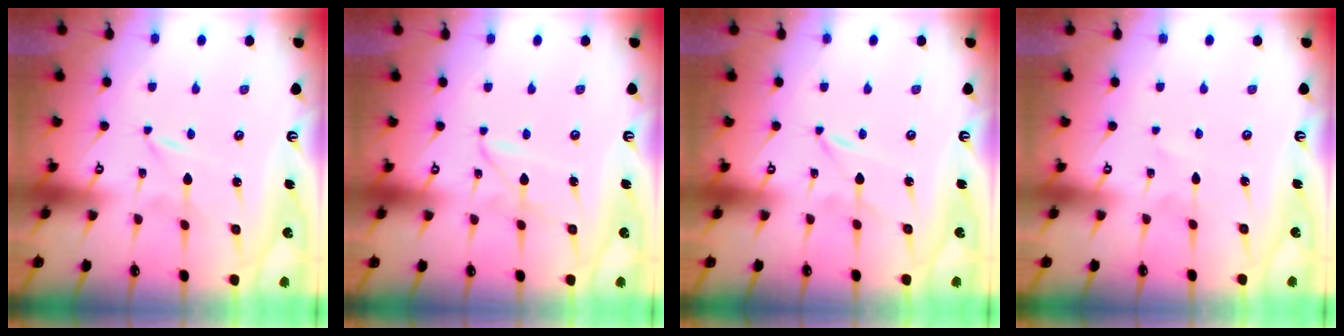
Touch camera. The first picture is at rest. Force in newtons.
{"total": 2.4, "press": 2.4, "slide": 0.3}
{"total": 0.0}
{"total": 1.7, "press": 1.7, "slide": 0.2}